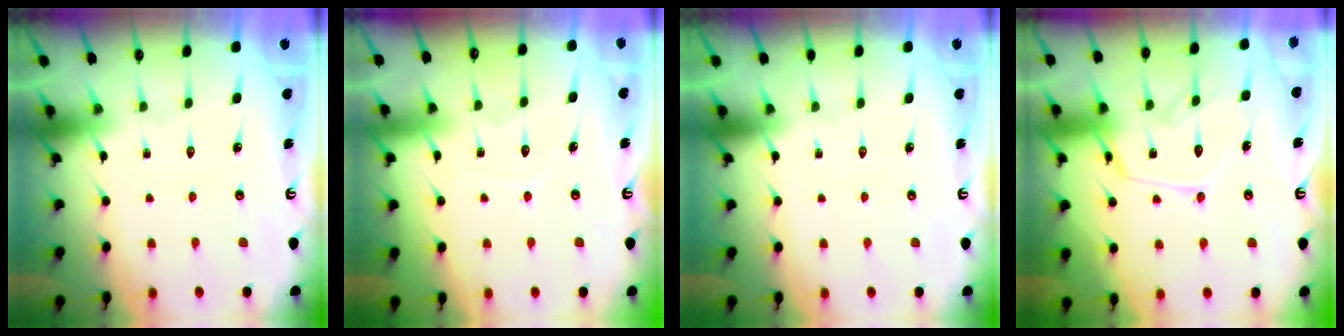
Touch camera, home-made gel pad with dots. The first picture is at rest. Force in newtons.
{"total": 4.5, "press": 4.4, "slide": 0.5}
{"total": 0.0}
{"total": 14.5, "press": 14.5, "slide": 1.0}